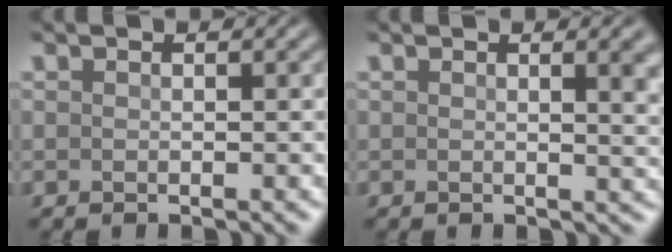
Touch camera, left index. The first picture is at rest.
{"total": 3.5, "force": [1.0, 1.3, 3.1], "torque": [-0.022, 0.004, 0.011]}